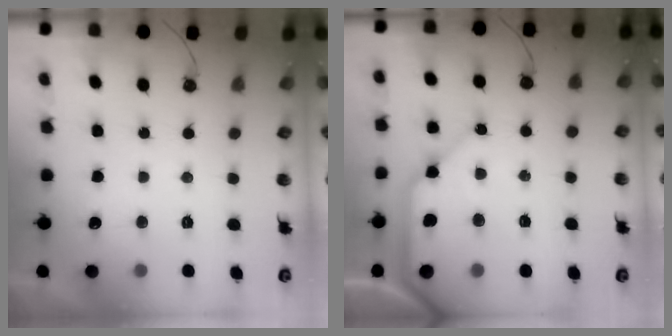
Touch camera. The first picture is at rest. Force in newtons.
{"total": 15.0, "press": 14.8, "slide": 2.0}